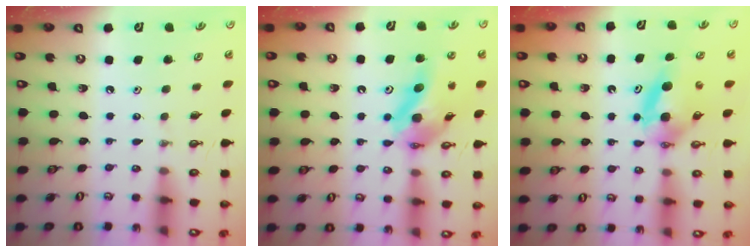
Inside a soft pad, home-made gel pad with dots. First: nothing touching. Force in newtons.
{"total": 13.3, "press": 13.2, "slide": 1.5}
{"total": 6.8, "press": 6.4, "slide": 2.3}